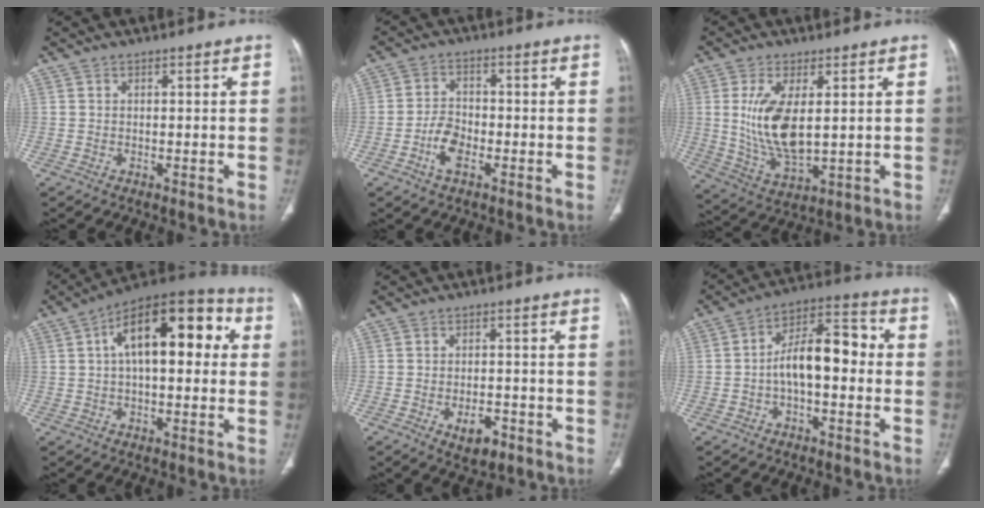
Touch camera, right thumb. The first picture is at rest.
{"total": 5.5, "force": [-2.4, 3.1, 3.9], "torque": [-0.069, 0.016, -0.048]}
{"total": 11.8, "force": [1.7, 5.2, 10.4], "torque": [-0.209, -0.024, 0.047]}
{"total": 18.5, "force": [3.9, 9.0, 15.7], "torque": [-0.207, 0.043, 0.049]}
{"total": 5.3, "force": [-2.4, 2.8, 3.8], "torque": [-0.051, 0.010, -0.031]}
{"total": 12.1, "force": [-1.1, 6.2, 10.4], "torque": [-0.154, 0.047, -0.025]}